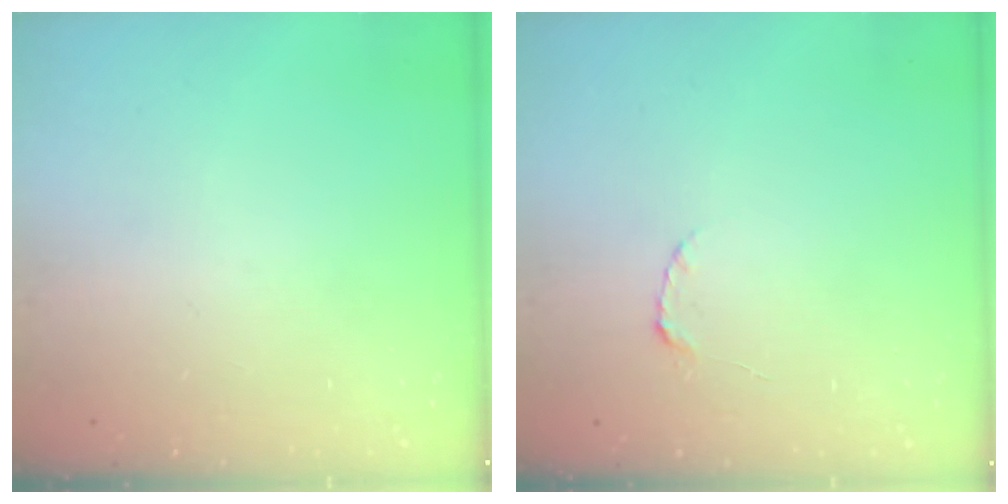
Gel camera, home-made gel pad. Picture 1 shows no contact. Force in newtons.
{"total": 2.2, "press": 2.2, "slide": 0.3}